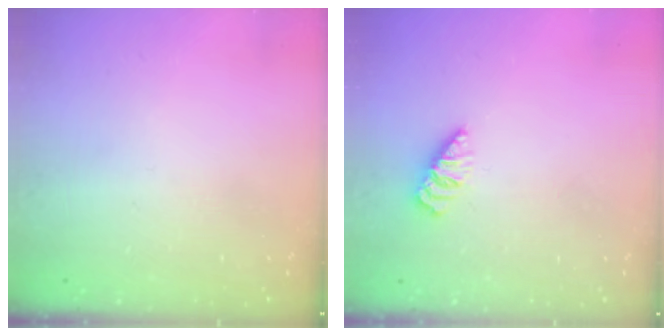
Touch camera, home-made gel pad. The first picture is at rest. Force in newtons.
{"total": 0.0}